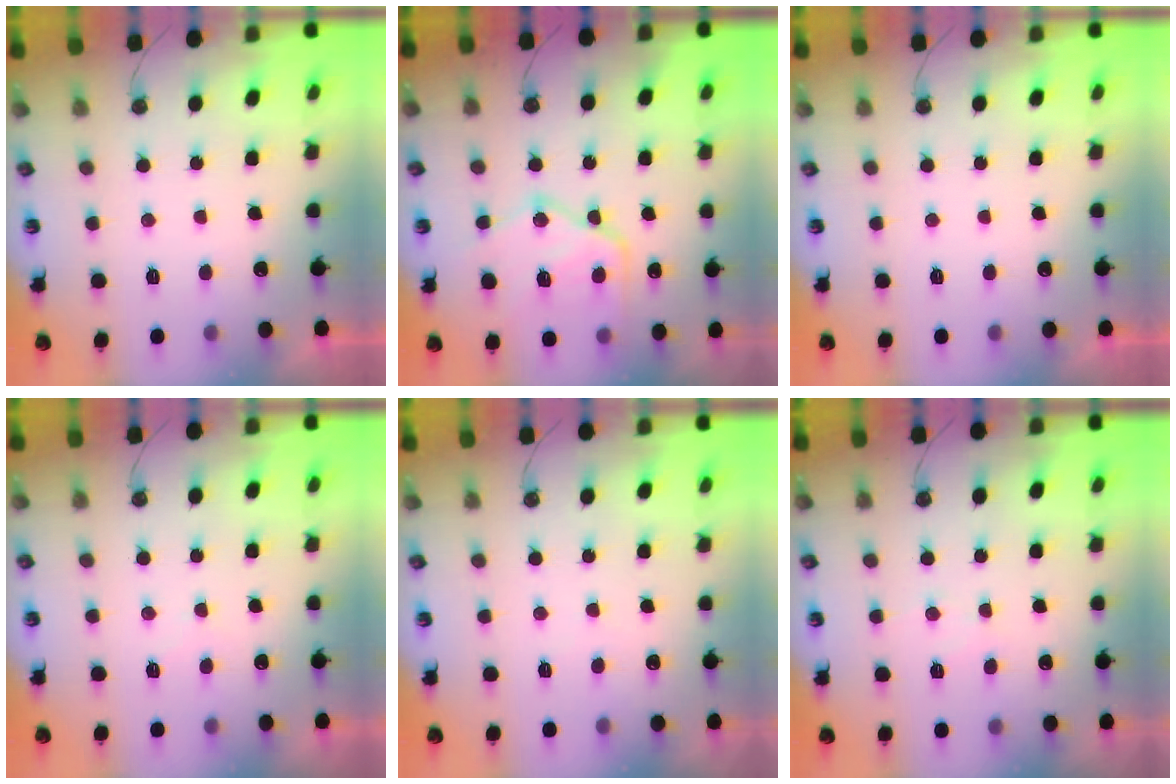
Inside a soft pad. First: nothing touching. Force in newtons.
{"total": 17.2, "press": 17.1, "slide": 1.9}
{"total": 0.0}
{"total": 5.4, "press": 5.3, "slide": 0.8}
{"total": 2.1, "press": 2.0, "slide": 0.4}
{"total": 6.0, "press": 6.0, "slide": 0.7}